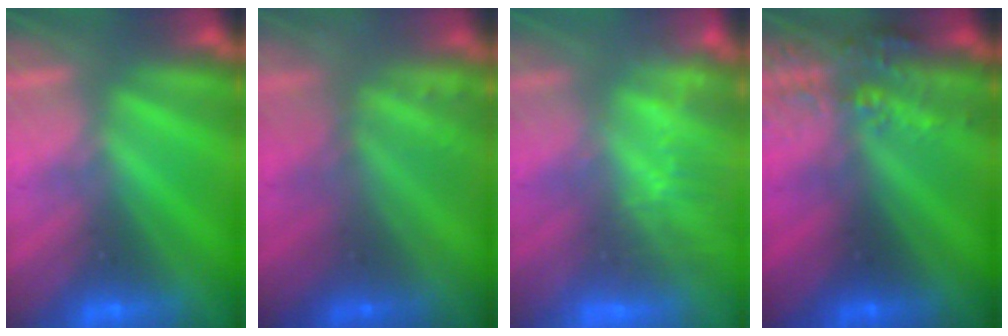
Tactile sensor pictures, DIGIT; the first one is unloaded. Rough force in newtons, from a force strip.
{"total": 2.2}
{"total": 3.6}
{"total": 3.8}